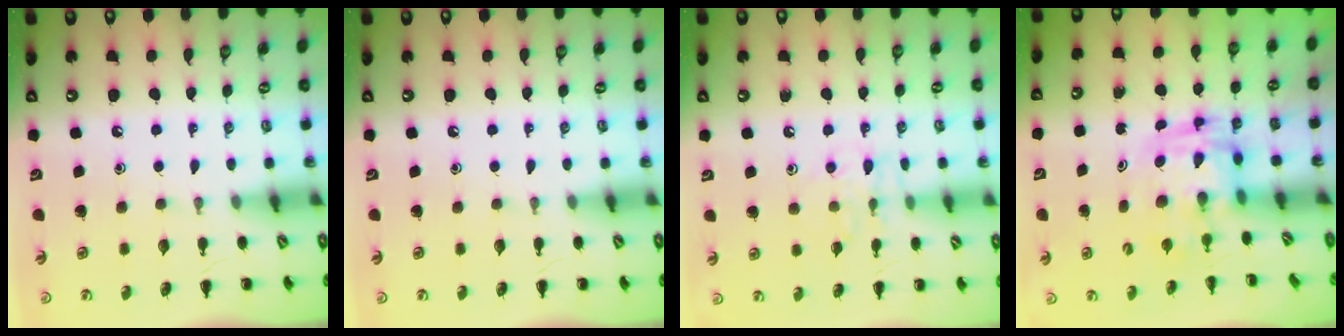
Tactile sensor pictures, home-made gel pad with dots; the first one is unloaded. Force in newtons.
{"total": 0.0}
{"total": 7.3, "press": 7.3, "slide": 0.9}
{"total": 2.8, "press": 2.7, "slide": 0.5}